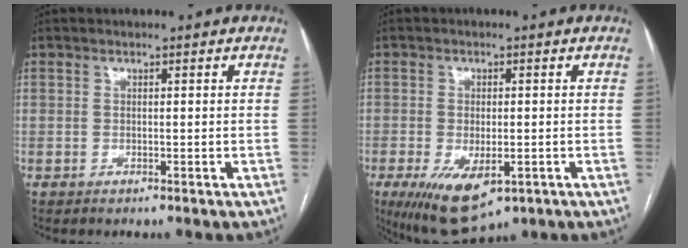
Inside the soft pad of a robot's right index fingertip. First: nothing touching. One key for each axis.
{"total": 10.1, "fx": -4.5, "fy": 4.4, "fz": 7.9, "tx": -0.143, "ty": -0.022, "tz": -0.060}